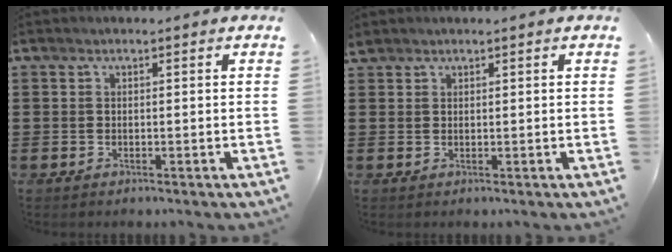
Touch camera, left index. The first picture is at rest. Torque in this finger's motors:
{"motor_torque": [-0.12, 0.38, -0.03, 0.00]}